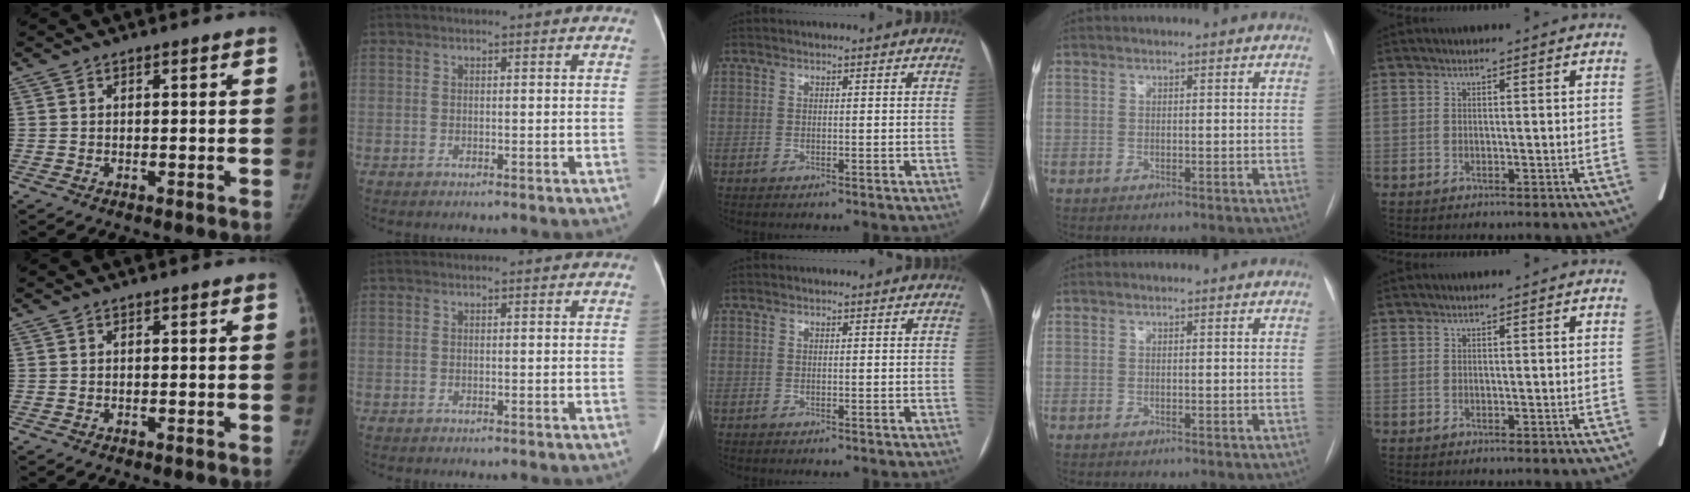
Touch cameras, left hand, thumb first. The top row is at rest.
{}